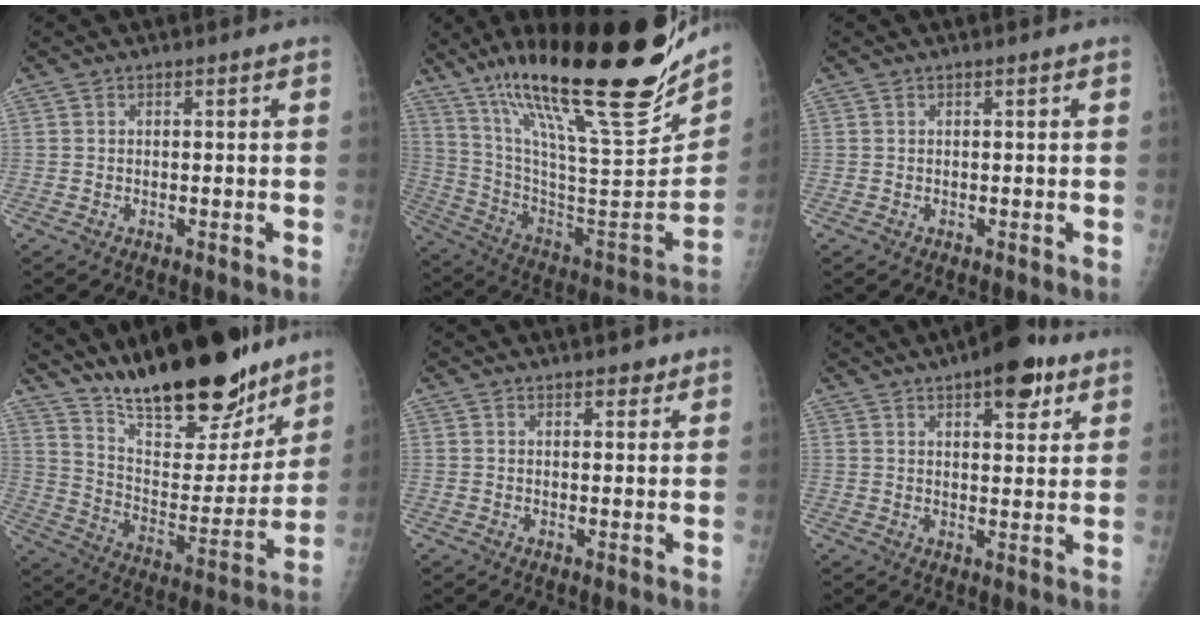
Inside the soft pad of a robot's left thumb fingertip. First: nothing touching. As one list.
[{"total": 33.5, "force": [22.6, 6.2, 24.0], "torque": [-0.364, -0.073, 0.375]}, {"total": 0.0}, {"total": 25.0, "force": [19.3, 8.2, 13.7], "torque": [-0.172, -0.098, 0.312]}, {"total": 2.4, "force": [1.7, 1.1, 1.3], "torque": [-0.005, -0.007, 0.020]}, {"total": 10.0, "force": [5.8, 3.9, 7.2], "torque": [-0.075, -0.022, 0.076]}]